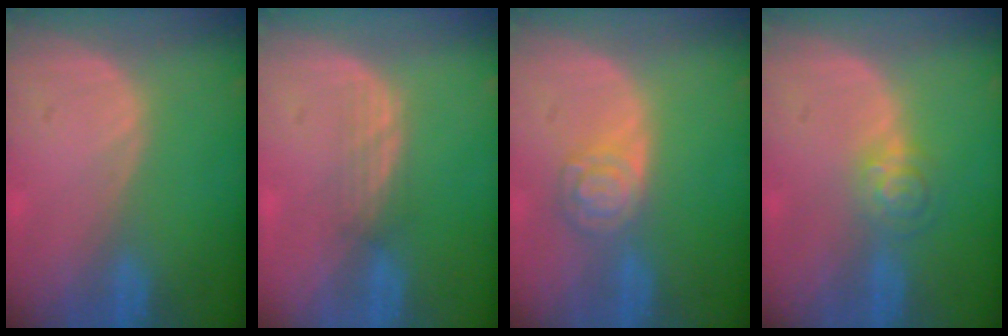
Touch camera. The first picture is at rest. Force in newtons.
{"total": 2.1, "press": 2.1, "slide": 0.2}
{"total": 5.3, "press": 4.6, "slide": 2.6}
{"total": 4.1, "press": 3.7, "slide": 1.7}